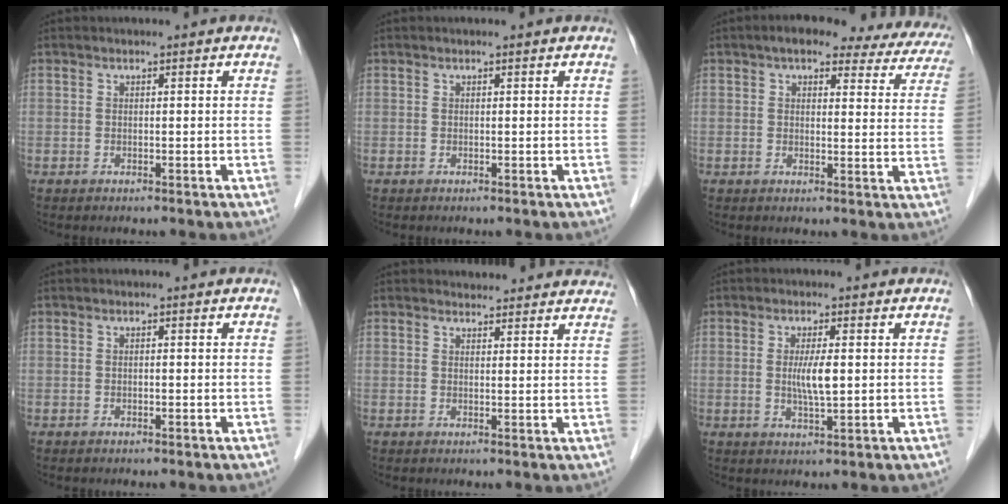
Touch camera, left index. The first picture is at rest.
{"total": 0.0}
{"total": 17.4, "force": [13.8, 5.7, 8.8], "torque": [-0.091, 0.030, 0.145]}
{"total": 0.0}
{"total": 7.2, "force": [7.0, 1.6, 0.9], "torque": [0.006, 0.010, 0.060]}
{"total": 4.0, "force": [0.3, 0.4, 4.0], "torque": [-0.077, -0.006, 0.006]}